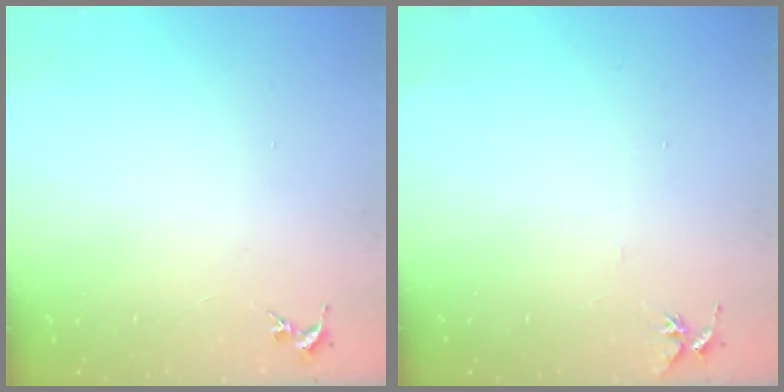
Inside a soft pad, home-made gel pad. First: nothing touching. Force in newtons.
{"total": 4.9, "press": 4.8, "slide": 0.5}